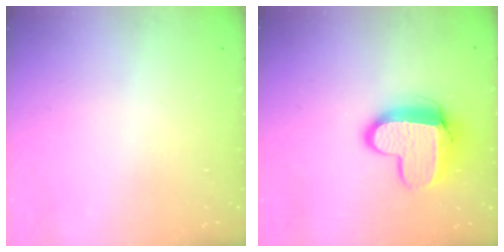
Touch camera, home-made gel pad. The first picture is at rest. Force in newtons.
{"total": 12.7, "press": 12.6, "slide": 1.1}